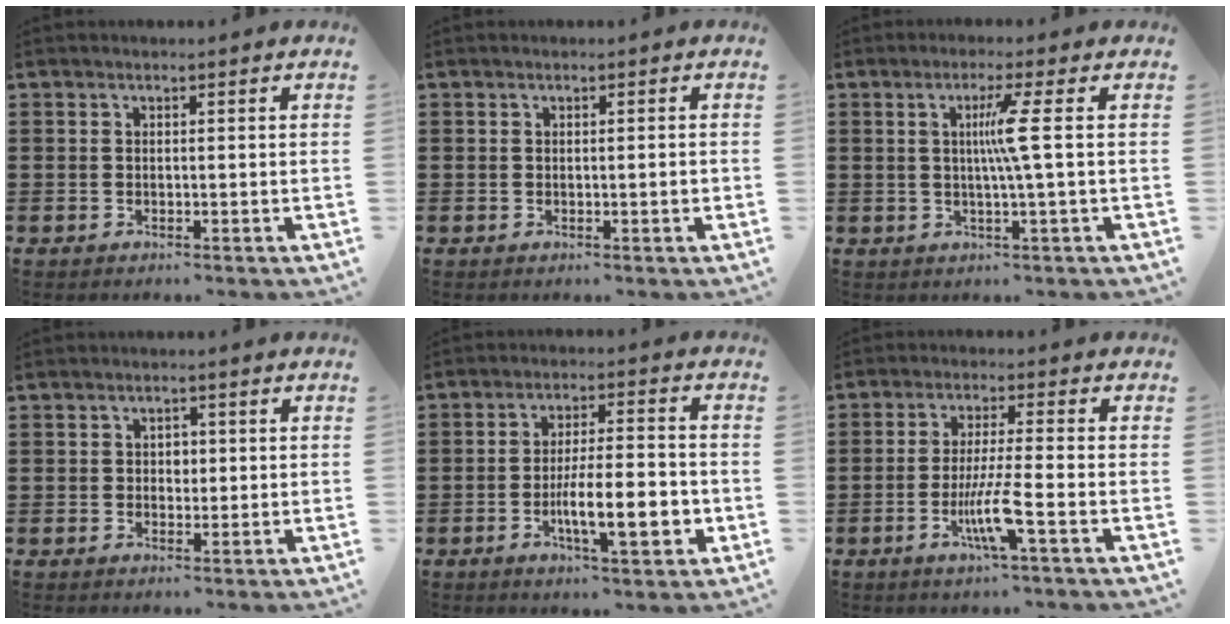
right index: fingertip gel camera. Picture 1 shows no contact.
{"total": 1.0, "force": [-0.1, 0.0, 1.0], "torque": [-0.016, -0.002, -0.002]}
{"total": 5.0, "force": [0.5, -1.1, 4.9], "torque": [-0.093, -0.010, 0.000]}
{"total": 1.6, "force": [0.2, 1.2, 0.9], "torque": [-0.012, 0.005, -0.001]}
{"total": 10.7, "force": [-3.1, 3.0, 9.8], "torque": [-0.169, -0.006, -0.053]}
{"total": 7.2, "force": [-2.7, 0.1, 6.6], "torque": [-0.136, -0.021, -0.054]}